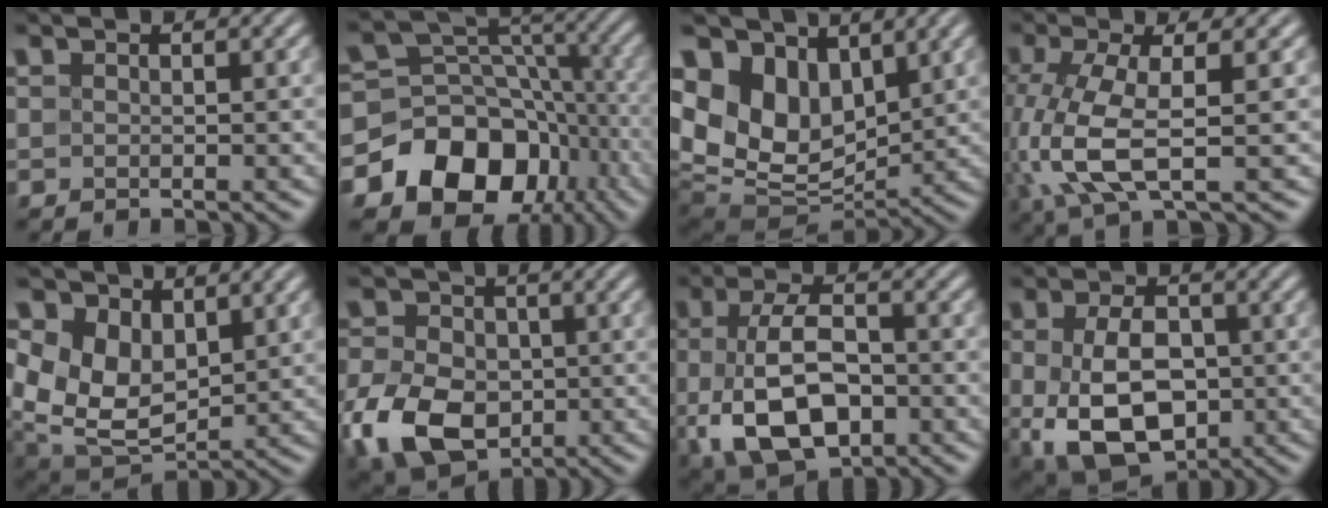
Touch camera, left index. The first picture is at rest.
{"total": 13.6, "force": [-6.8, 10.4, 5.5], "torque": [-0.104, 0.011, -0.119]}
{"total": 10.8, "force": [3.0, 7.7, 6.9], "torque": [-0.159, -0.005, 0.059]}
{"total": 7.2, "force": [-0.7, 2.4, 6.7], "torque": [-0.164, -0.006, -0.015]}
{"total": 9.7, "force": [2.1, 6.8, 6.6], "torque": [-0.146, -0.006, 0.044]}
{"total": 10.5, "force": [-2.9, 7.3, 6.9], "torque": [-0.157, -0.019, -0.068]}
{"total": 9.5, "force": [-1.8, 5.2, 7.7], "torque": [-0.156, -0.011, -0.036]}
{"total": 9.3, "force": [-1.3, 5.9, 7.1], "torque": [-0.143, -0.017, -0.018]}